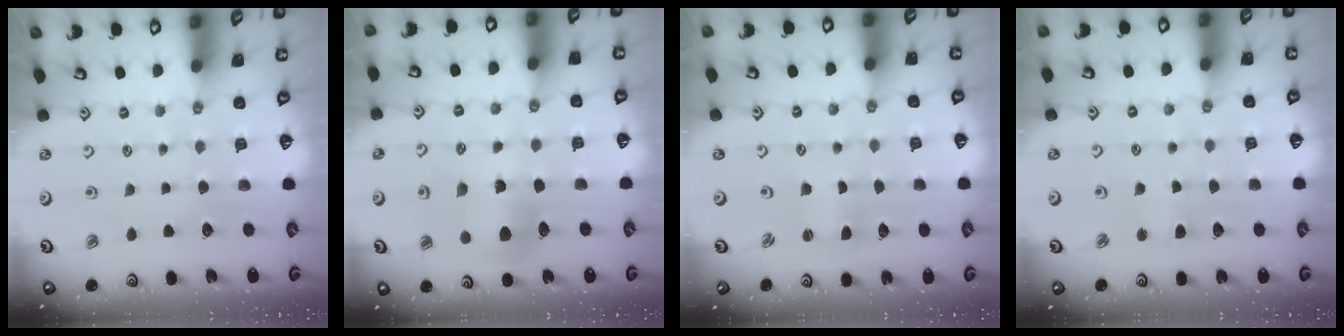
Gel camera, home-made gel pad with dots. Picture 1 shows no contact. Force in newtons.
{"total": 7.8, "press": 7.7, "slide": 0.9}
{"total": 1.0, "press": 1.0, "slide": 0.2}
{"total": 2.4, "press": 2.4, "slide": 0.5}